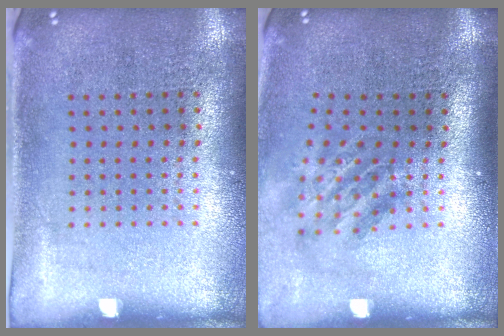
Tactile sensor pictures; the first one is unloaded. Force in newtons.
{"total": 1.9, "press": 1.3, "slide": 1.3}